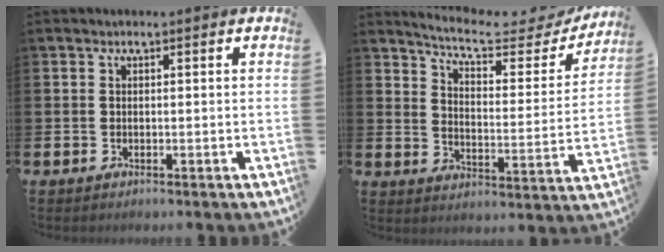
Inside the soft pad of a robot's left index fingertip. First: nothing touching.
{"total": 8.0, "force": [7.2, 1.6, 3.1], "torque": [-0.078, -0.050, 0.119]}